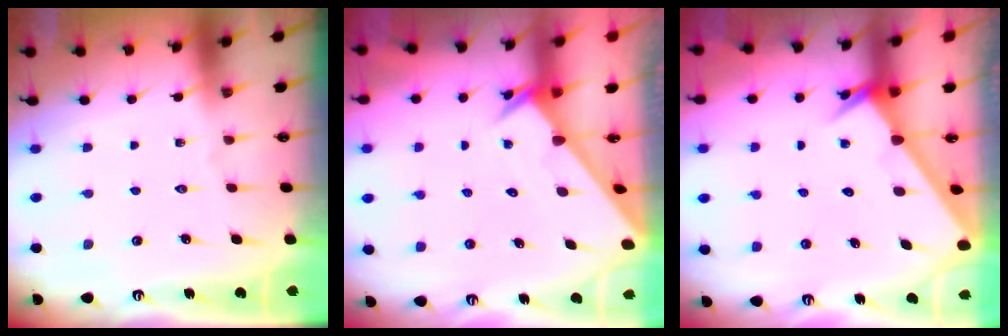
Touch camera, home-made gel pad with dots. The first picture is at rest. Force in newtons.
{"total": 2.0, "press": 2.0, "slide": 0.1}
{"total": 2.5, "press": 2.5, "slide": 0.3}